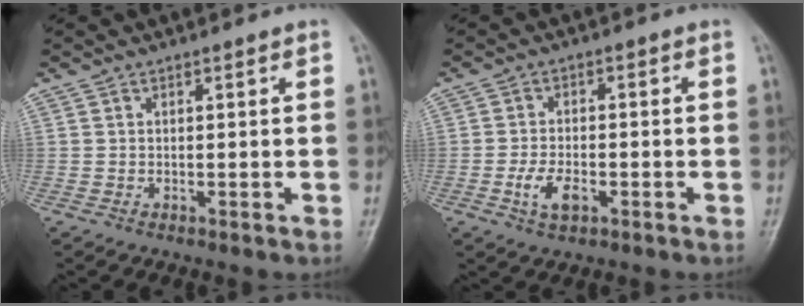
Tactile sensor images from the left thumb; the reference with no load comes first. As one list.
[{"total": 5.1, "force": [-2.1, 2.8, 3.8], "torque": [-0.069, 0.010, -0.038]}]